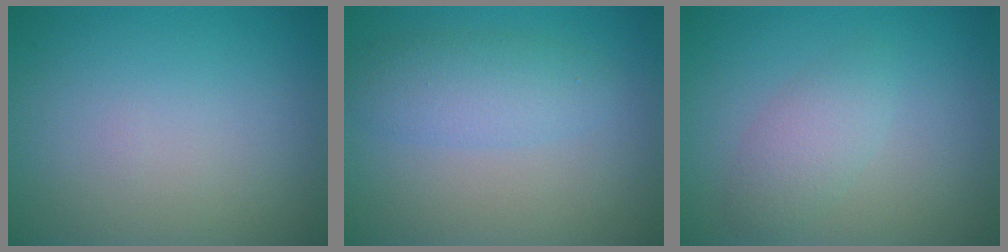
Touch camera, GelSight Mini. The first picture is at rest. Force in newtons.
{"total": 3.1, "press": 3.1, "slide": 0.2}
{"total": 2.3, "press": 2.3, "slide": 0.1}